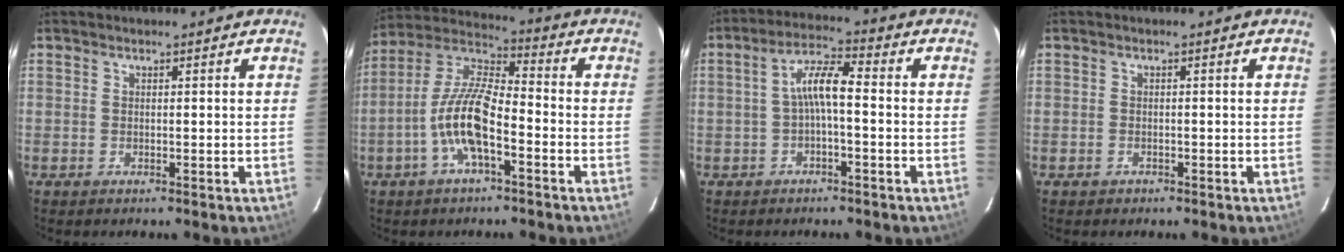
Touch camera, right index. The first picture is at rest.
{"total": 11.7, "force": [-4.7, 3.5, 10.2], "torque": [-0.216, 0.005, -0.094]}
{"total": 5.7, "force": [-1.0, 1.3, 5.4], "torque": [-0.112, 0.018, -0.020]}
{"total": 1.2, "force": [-0.8, 1.0, 0.1], "torque": [-0.002, 0.003, -0.010]}